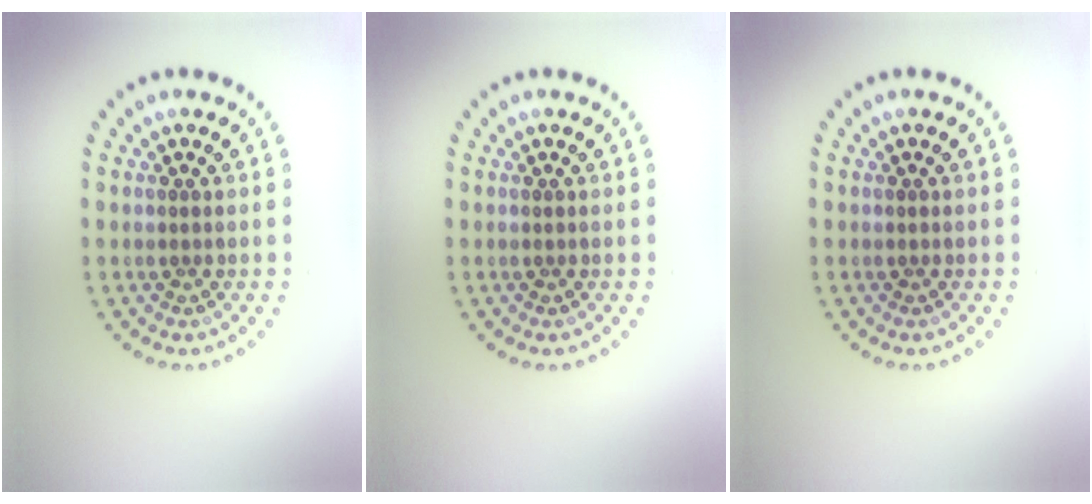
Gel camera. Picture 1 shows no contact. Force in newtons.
{"total": 0.0}
{"total": 0.0}